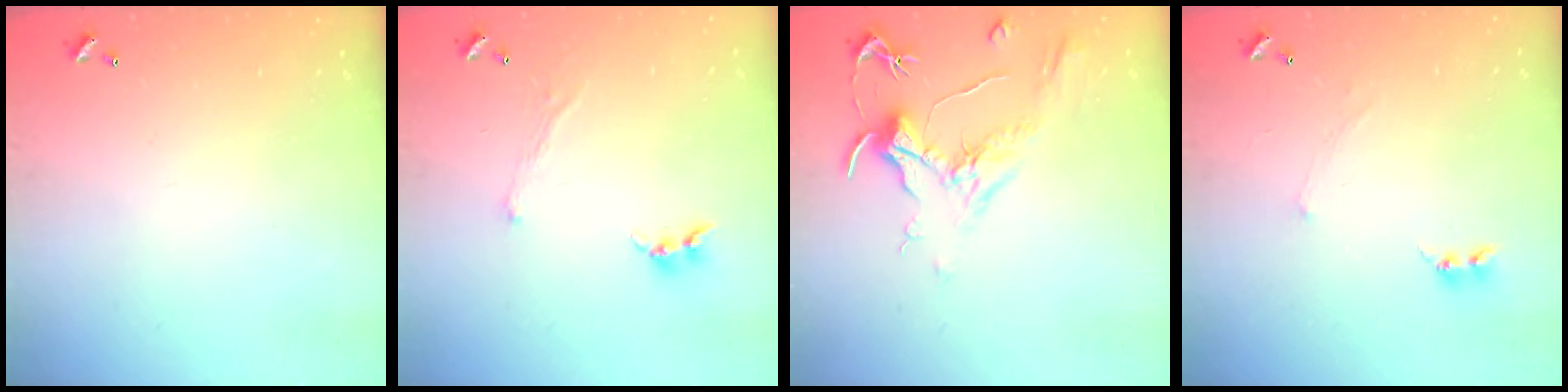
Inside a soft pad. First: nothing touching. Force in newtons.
{"total": 1.3, "press": 1.2, "slide": 0.5}
{"total": 2.1, "press": 2.0, "slide": 0.8}
{"total": 0.6, "press": 0.3, "slide": 0.5}